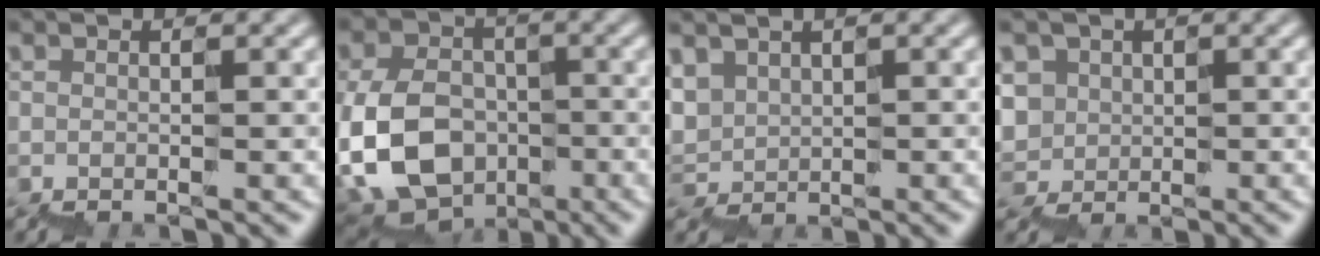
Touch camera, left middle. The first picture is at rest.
{"total": 7.7, "force": [-1.4, 6.3, 4.1], "torque": [-0.116, 0.001, -0.029]}
{"total": 2.5, "force": [2.1, 1.1, -0.7], "torque": [0.002, 0.006, 0.044]}
{"total": 3.4, "force": [0.7, 3.3, -0.5], "torque": [0.009, 0.026, 0.011]}